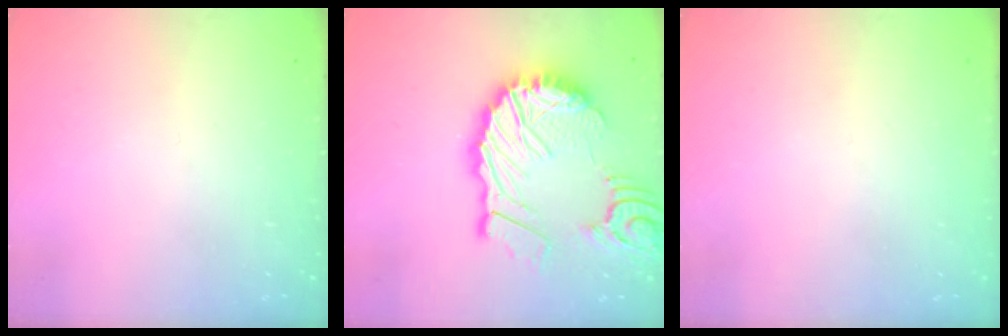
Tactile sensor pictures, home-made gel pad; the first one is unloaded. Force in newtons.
{"total": 25.3, "press": 25.1, "slide": 3.2}
{"total": 0.0}